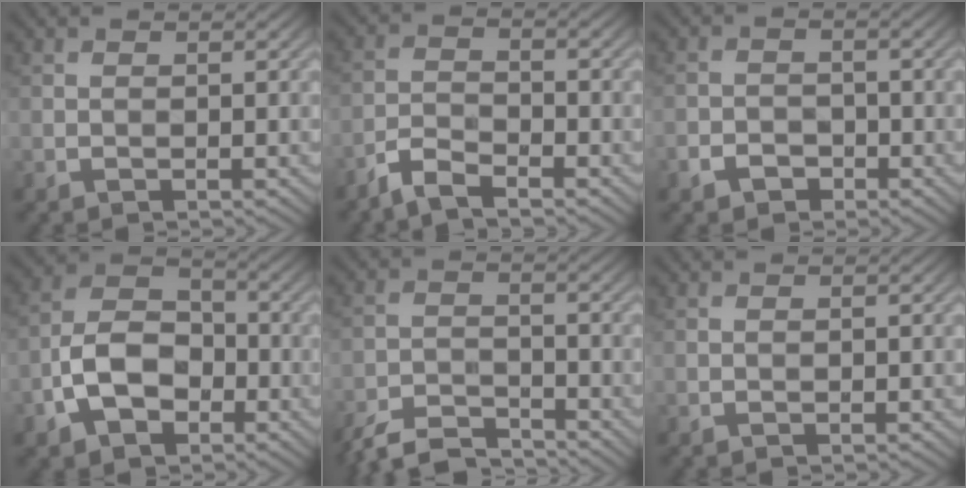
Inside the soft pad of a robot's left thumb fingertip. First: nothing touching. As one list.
[{"total": 4.0, "force": [-3.3, 0.9, 1.9], "torque": [-0.044, -0.002, -0.078]}, {"total": 2.8, "force": [-1.8, 1.9, 1.0], "torque": [-0.016, 0.000, -0.038]}, {"total": 8.8, "force": [-3.4, 5.7, 5.7], "torque": [-0.115, 0.002, -0.074]}, {"total": 7.6, "force": [-6.9, 1.7, 2.5], "torque": [-0.050, -0.007, -0.134]}, {"total": 0.0}]